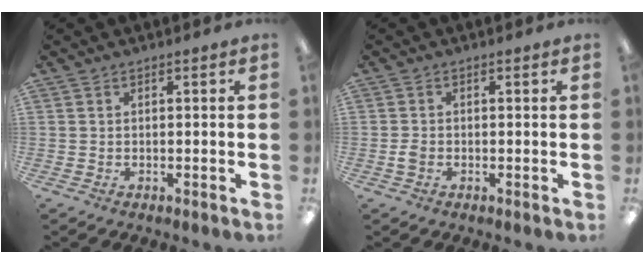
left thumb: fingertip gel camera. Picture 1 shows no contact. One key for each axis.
{"total": 1.9, "fx": -0.4, "fy": 1.3, "fz": 1.3, "tx": -0.024, "ty": 0.003, "tz": -0.007}